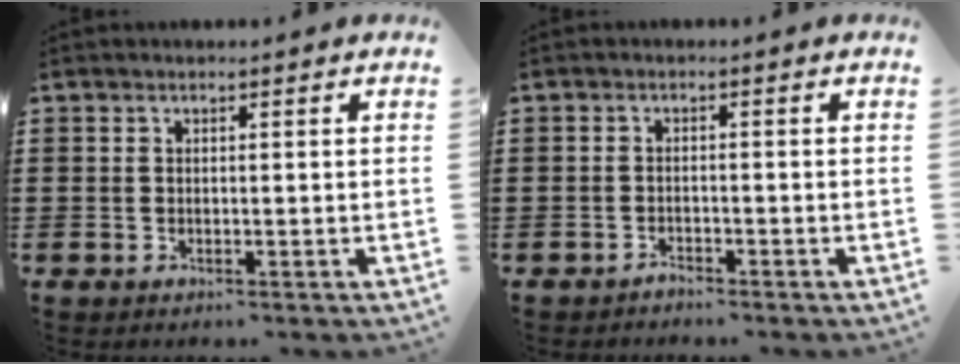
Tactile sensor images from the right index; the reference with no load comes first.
{"total": 1.3, "force": [-1.2, 0.2, -0.1], "torque": [-0.003, 0.004, -0.027]}